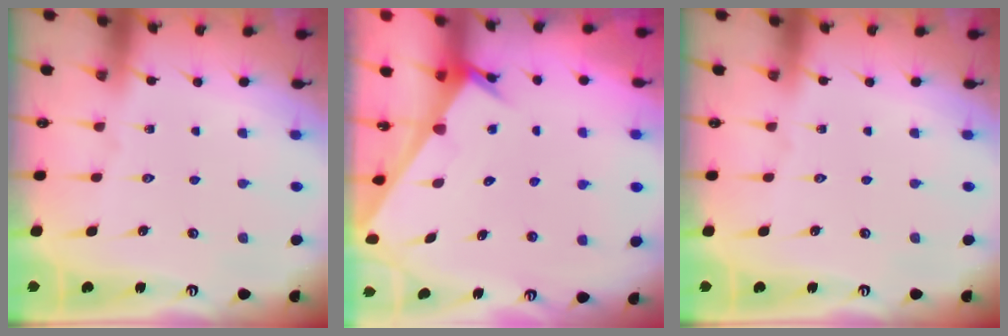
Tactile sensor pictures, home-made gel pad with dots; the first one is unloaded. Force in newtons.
{"total": 2.4, "press": 2.4, "slide": 0.1}
{"total": 0.0}